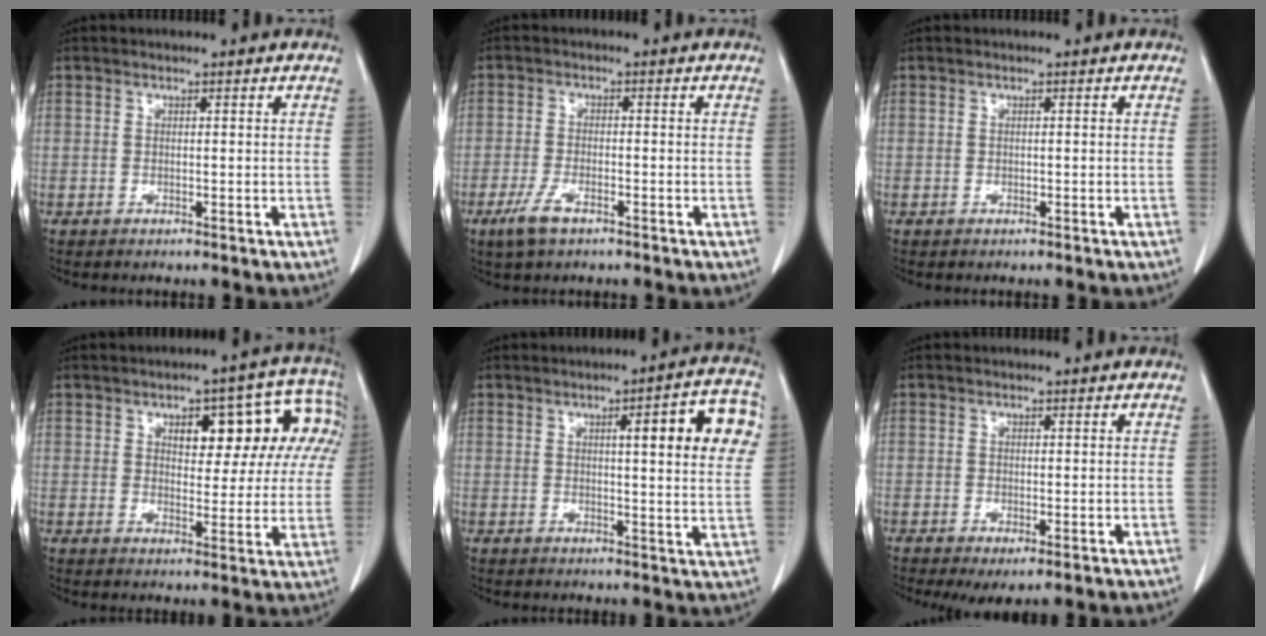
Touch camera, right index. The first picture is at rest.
{"total": 4.2, "force": [-2.6, 1.3, 3.0], "torque": [-0.070, -0.006, -0.046]}
{"total": 0.0}
{"total": 12.5, "force": [4.4, 5.6, 10.2], "torque": [-0.110, 0.041, 0.055]}
{"total": 11.2, "force": [3.5, 1.5, 10.6], "torque": [-0.126, 0.013, 0.036]}
{"total": 2.4, "force": [-0.7, 0.8, 2.2], "torque": [-0.033, -0.009, -0.004]}